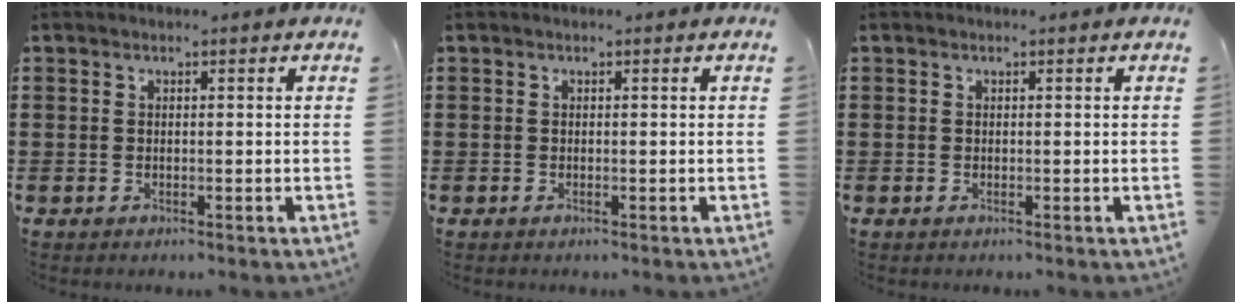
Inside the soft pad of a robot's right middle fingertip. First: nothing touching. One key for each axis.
{"total": 0.0}
{"total": 0.0}